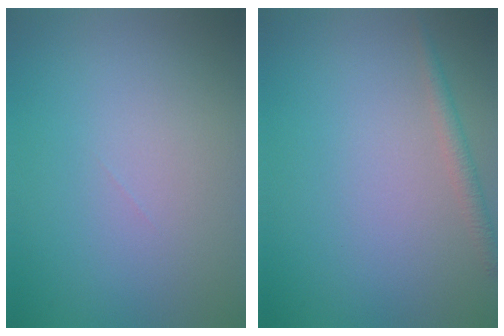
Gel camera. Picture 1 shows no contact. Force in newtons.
{"total": 1.4, "press": 1.4, "slide": 0.0}